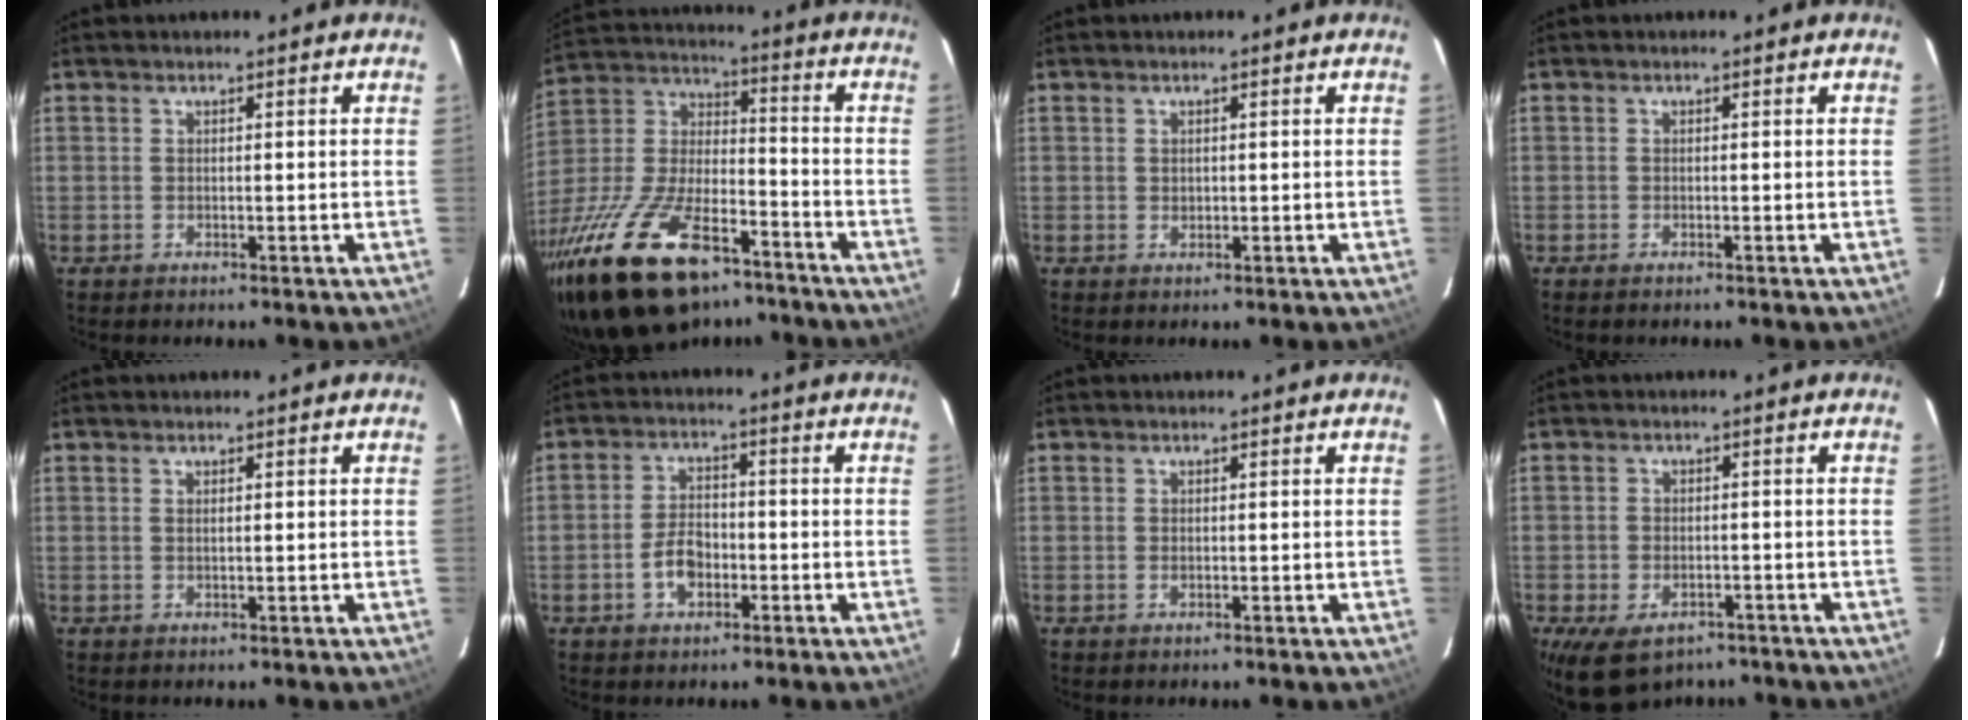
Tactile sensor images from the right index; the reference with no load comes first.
{"total": 28.6, "force": [-19.0, 12.3, 17.6], "torque": [-0.356, -0.019, -0.312]}
{"total": 0.7, "force": [0.2, 0.7, 0.2], "torque": [-0.001, 0.002, 0.005]}
{"total": 0.8, "force": [-0.6, 0.2, 0.4], "torque": [-0.009, -0.002, -0.012]}
{"total": 0.7, "force": [0.2, 0.2, 0.6], "torque": [-0.012, 0.002, 0.004]}
{"total": 5.7, "force": [-2.2, 3.5, 4.0], "torque": [-0.081, 0.012, -0.035]}
{"total": 2.3, "force": [2.0, -1.3, 0.1], "torque": [-0.007, -0.032, 0.009]}
{"total": 10.2, "force": [-6.6, 6.0, 5.0], "torque": [-0.111, -0.014, -0.093]}